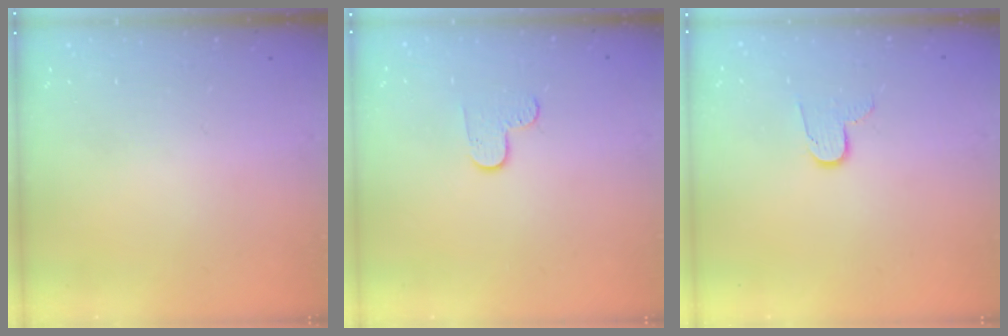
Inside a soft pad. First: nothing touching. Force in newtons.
{"total": 6.4, "press": 6.4, "slide": 0.5}
{"total": 7.2, "press": 7.2, "slide": 0.6}